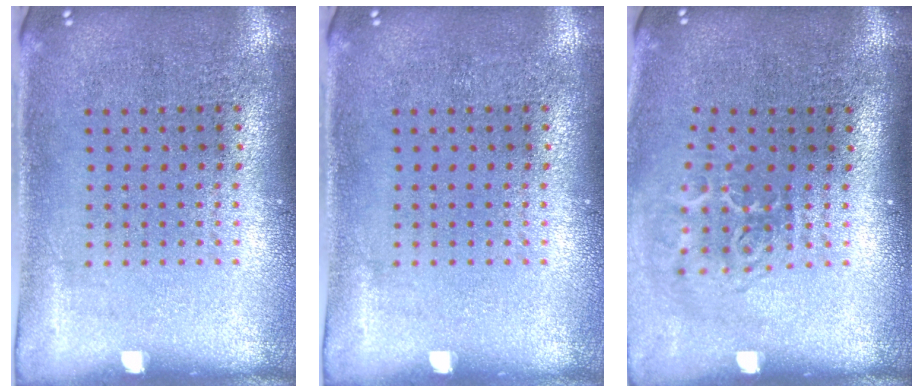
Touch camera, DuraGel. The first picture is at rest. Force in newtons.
{"total": 0.0}
{"total": 2.0, "press": 1.3, "slide": 1.5}